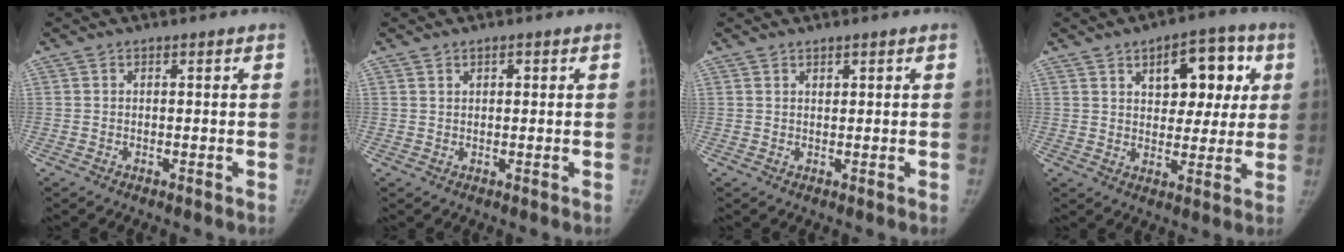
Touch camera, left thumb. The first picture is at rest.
{"total": 1.2, "force": [0.6, 0.7, 0.7], "torque": [-0.006, -0.001, 0.009]}
{"total": 0.8, "force": [0.7, 0.3, 0.4], "torque": [-0.001, -0.004, 0.012]}
{"total": 7.8, "force": [2.4, 4.1, 6.2], "torque": [-0.046, 0.006, 0.027]}